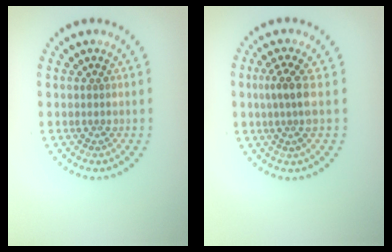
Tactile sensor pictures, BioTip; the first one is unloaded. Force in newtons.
{"total": 2.7, "press": 2.0, "slide": 1.8}